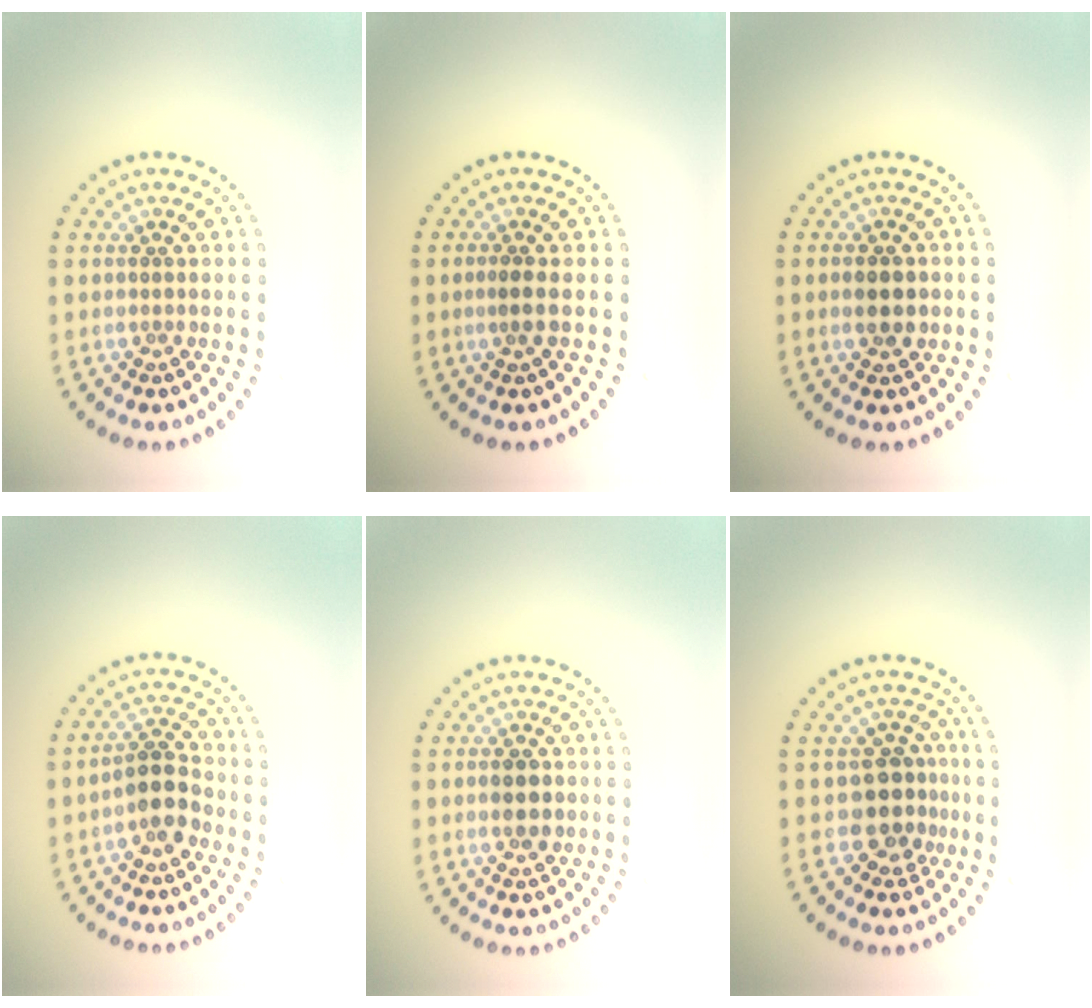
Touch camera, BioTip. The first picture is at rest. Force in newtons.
{"total": 1.3, "press": 1.0, "slide": 0.9}
{"total": 2.5, "press": 2.5, "slide": 0.2}
{"total": 3.7, "press": 3.5, "slide": 1.2}
{"total": 2.1, "press": 2.1, "slide": 0.2}
{"total": 3.4, "press": 2.8, "slide": 1.8}